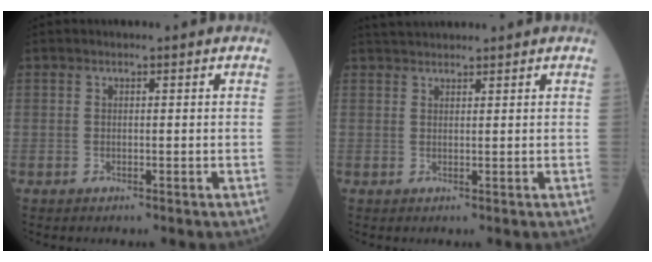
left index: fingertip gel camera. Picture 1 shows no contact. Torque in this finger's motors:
{"motor_torque": [-0.32, -0.29, -0.01, 0.04]}